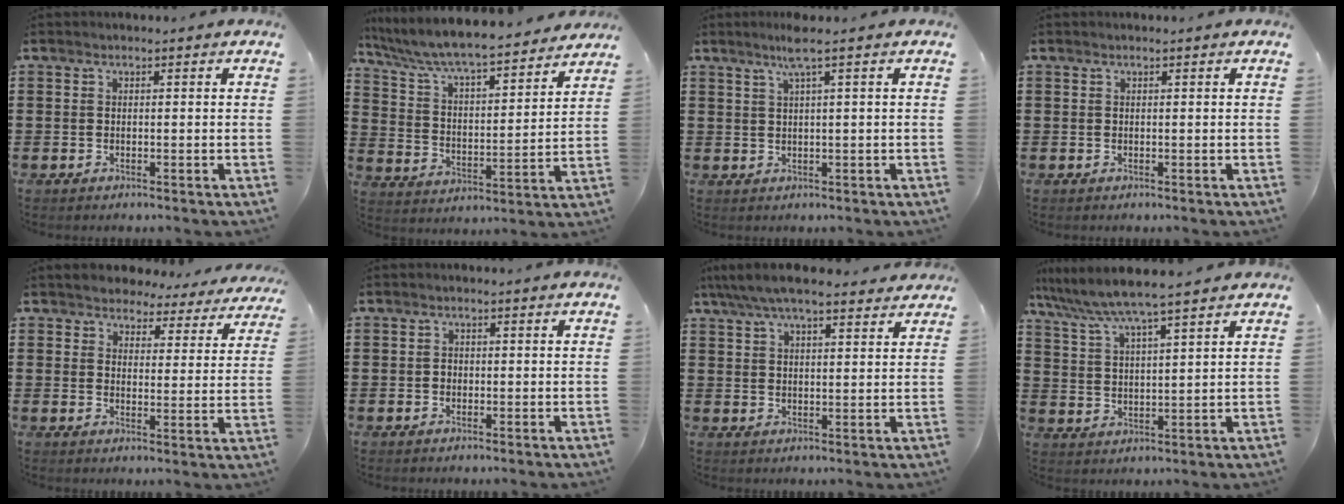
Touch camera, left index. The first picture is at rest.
{"total": 6.7, "force": [6.3, 0.2, 2.4], "torque": [-0.074, -0.046, 0.101]}
{"total": 3.3, "force": [1.8, -0.4, 2.7], "torque": [-0.055, 0.001, 0.030]}
{"total": 0.0}
{"total": 4.3, "force": [4.2, 1.0, 0.0], "torque": [-0.017, -0.026, 0.070]}
{"total": 0.9, "force": [0.0, 0.8, 0.5], "torque": [-0.013, 0.005, 0.000]}
{"total": 6.2, "force": [5.3, 1.3, 3.0], "torque": [-0.073, -0.007, 0.096]}
{"total": 5.9, "force": [5.2, -0.3, 2.8], "torque": [-0.074, -0.027, 0.088]}